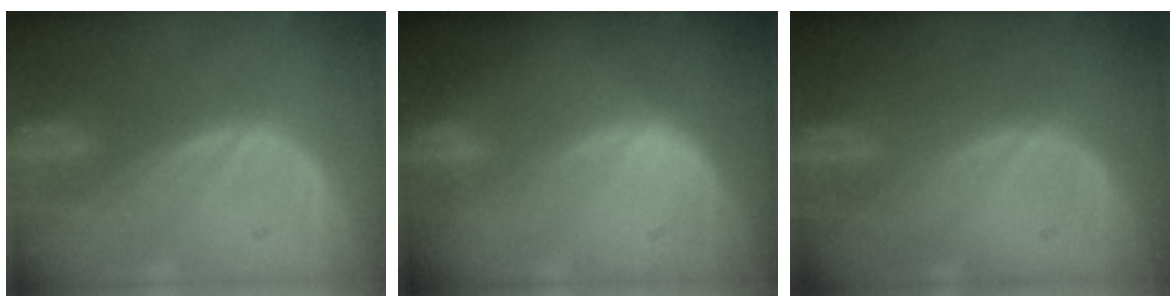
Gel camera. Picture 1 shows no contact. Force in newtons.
{"total": 0.8, "press": 0.5, "slide": 0.7}
{"total": 0.0}